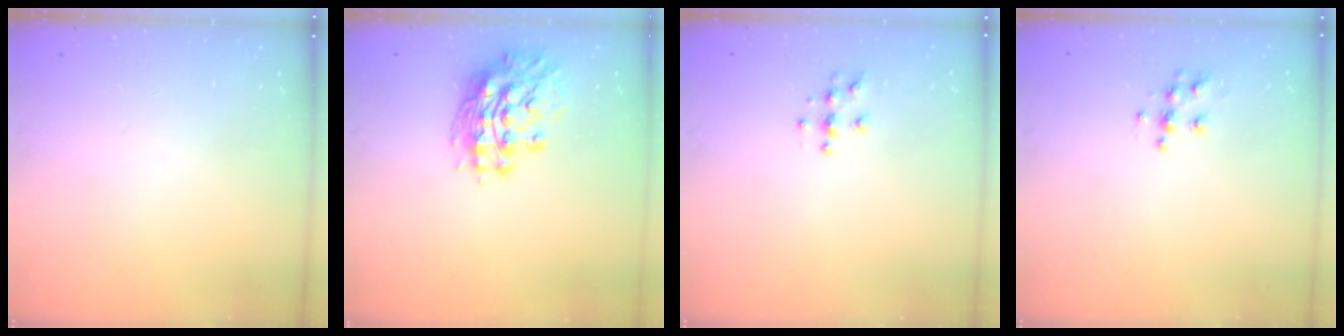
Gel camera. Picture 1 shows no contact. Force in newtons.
{"total": 13.6, "press": 13.5, "slide": 1.1}
{"total": 4.0, "press": 3.9, "slide": 0.4}
{"total": 6.6, "press": 6.6, "slide": 0.3}